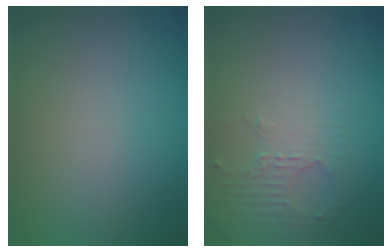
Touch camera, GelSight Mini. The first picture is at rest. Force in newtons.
{"total": 2.7, "press": 1.9, "slide": 1.9}